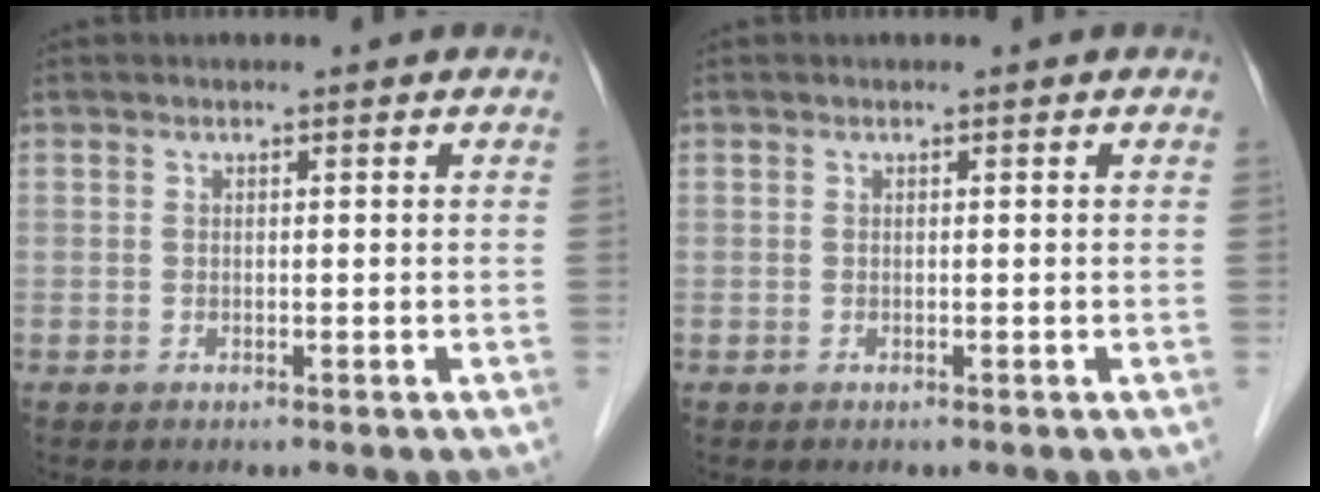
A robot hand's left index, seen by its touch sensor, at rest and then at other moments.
{"total": 0.0}